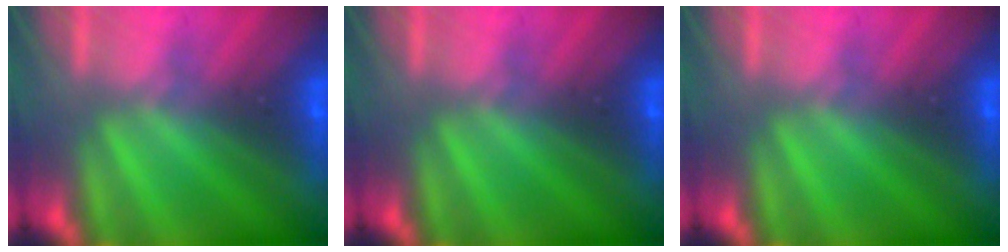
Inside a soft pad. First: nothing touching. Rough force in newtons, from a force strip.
{"total": 0.0}
{"total": 0.0}